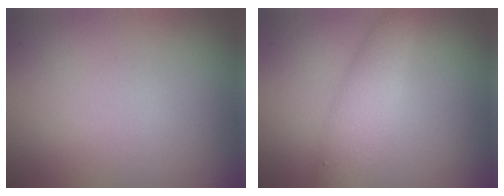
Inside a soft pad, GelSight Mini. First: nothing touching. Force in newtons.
{"total": 4.1, "press": 4.1, "slide": 0.1}